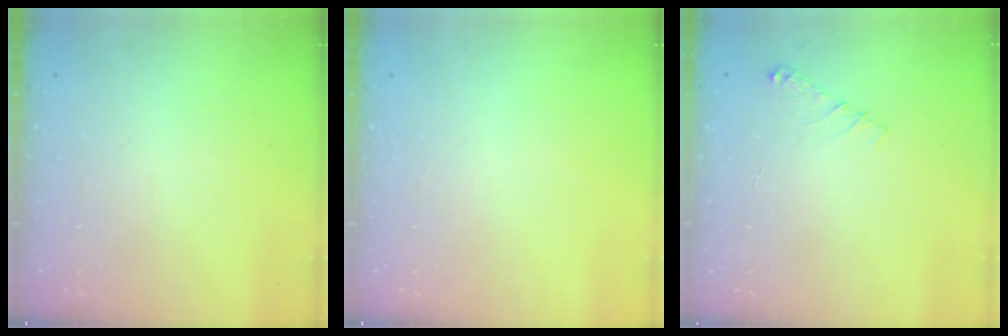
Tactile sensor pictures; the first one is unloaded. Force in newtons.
{"total": 0.0}
{"total": 4.1, "press": 4.1, "slide": 0.6}